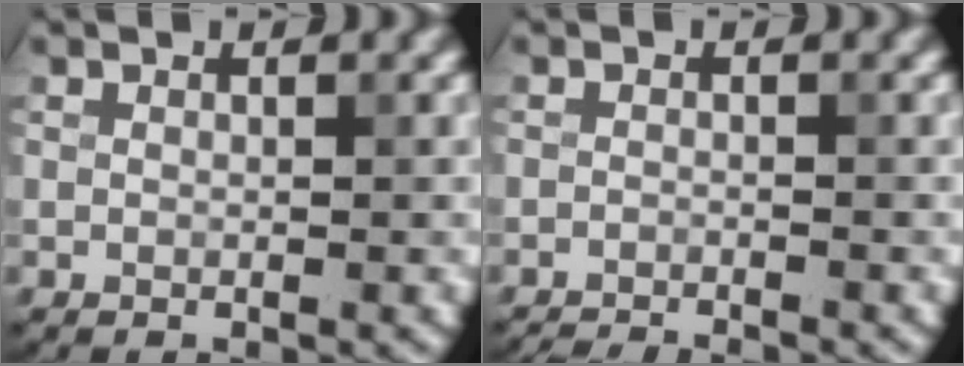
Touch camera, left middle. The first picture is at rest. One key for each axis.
{"total": 3.3, "fx": -3.2, "fy": 0.3, "fz": 0.8, "tx": -0.014, "ty": -0.012, "tz": -0.051}